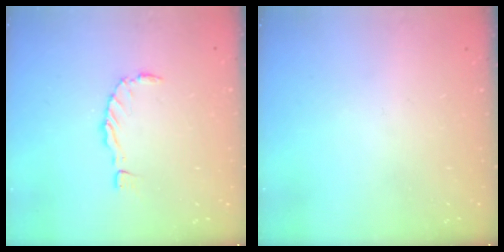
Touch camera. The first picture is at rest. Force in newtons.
{"total": 0.0}